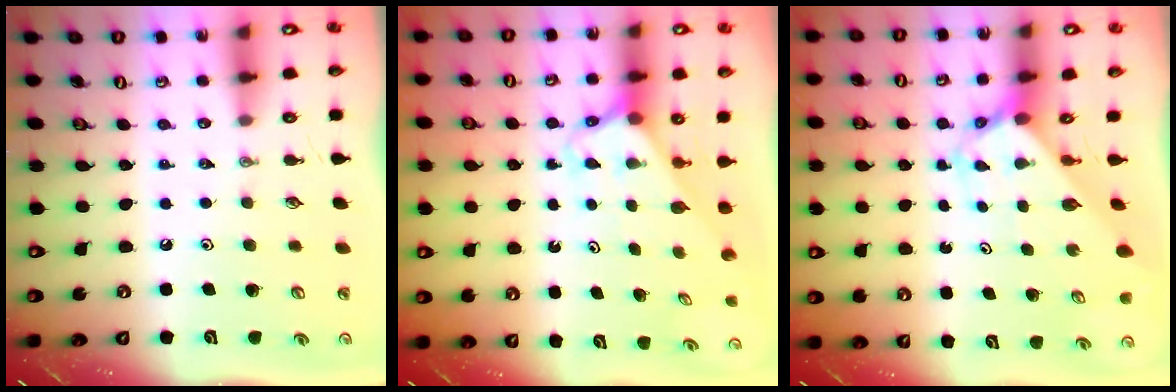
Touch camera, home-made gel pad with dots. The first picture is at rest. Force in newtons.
{"total": 2.5, "press": 2.5, "slide": 0.2}
{"total": 2.6, "press": 2.6, "slide": 0.2}